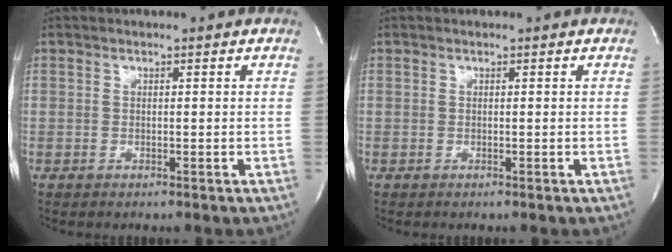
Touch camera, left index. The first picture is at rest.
{"total": 0.0}